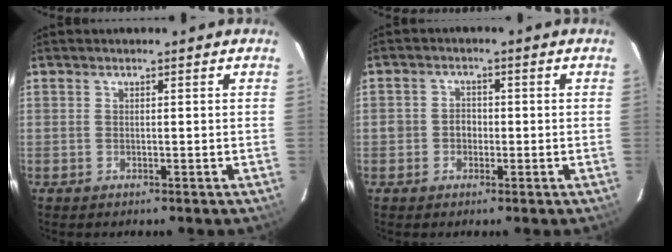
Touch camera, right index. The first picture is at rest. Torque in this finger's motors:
{"motor_torque": [0.08, -0.02, 0.05, 0.03]}